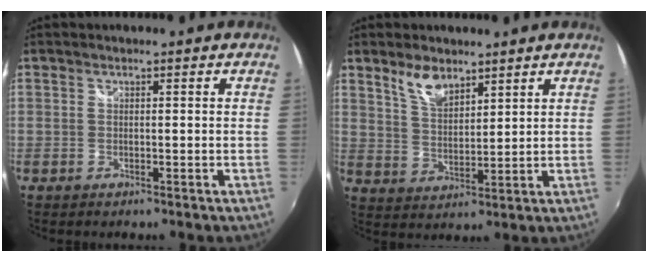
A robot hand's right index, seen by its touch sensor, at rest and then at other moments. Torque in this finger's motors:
{"motor_torque": [0.13, 0.09, 0.12, 0.06]}